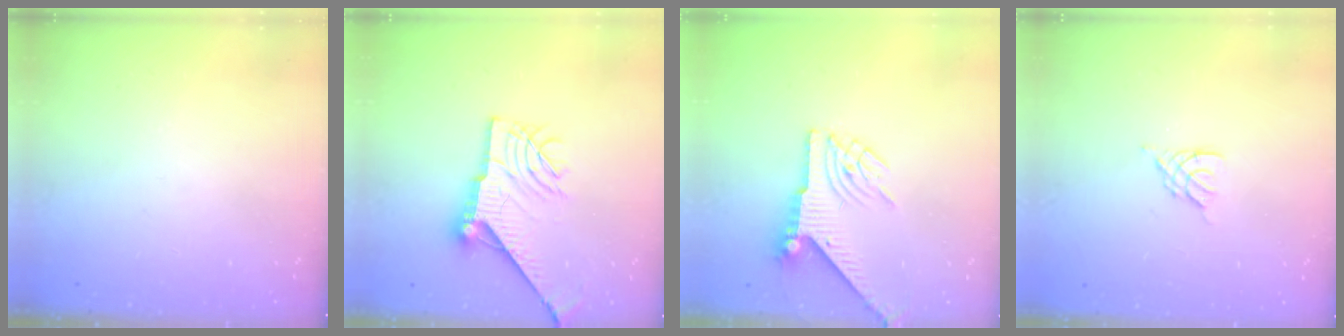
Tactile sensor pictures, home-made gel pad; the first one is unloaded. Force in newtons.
{"total": 14.0, "press": 13.9, "slide": 0.9}
{"total": 6.5, "press": 6.4, "slide": 1.0}
{"total": 2.3, "press": 2.3, "slide": 0.5}